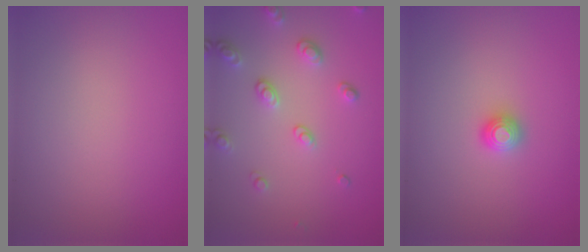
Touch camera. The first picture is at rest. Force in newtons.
{"total": 2.6, "press": 2.6, "slide": 0.6}
{"total": 1.2, "press": 1.2, "slide": 0.1}